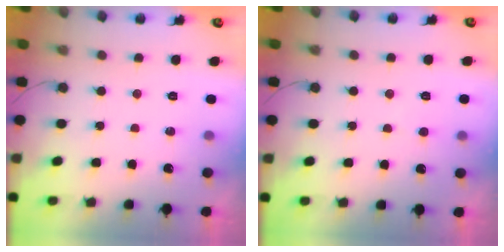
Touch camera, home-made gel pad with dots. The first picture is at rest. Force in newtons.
{"total": 3.0, "press": 3.0, "slide": 0.3}